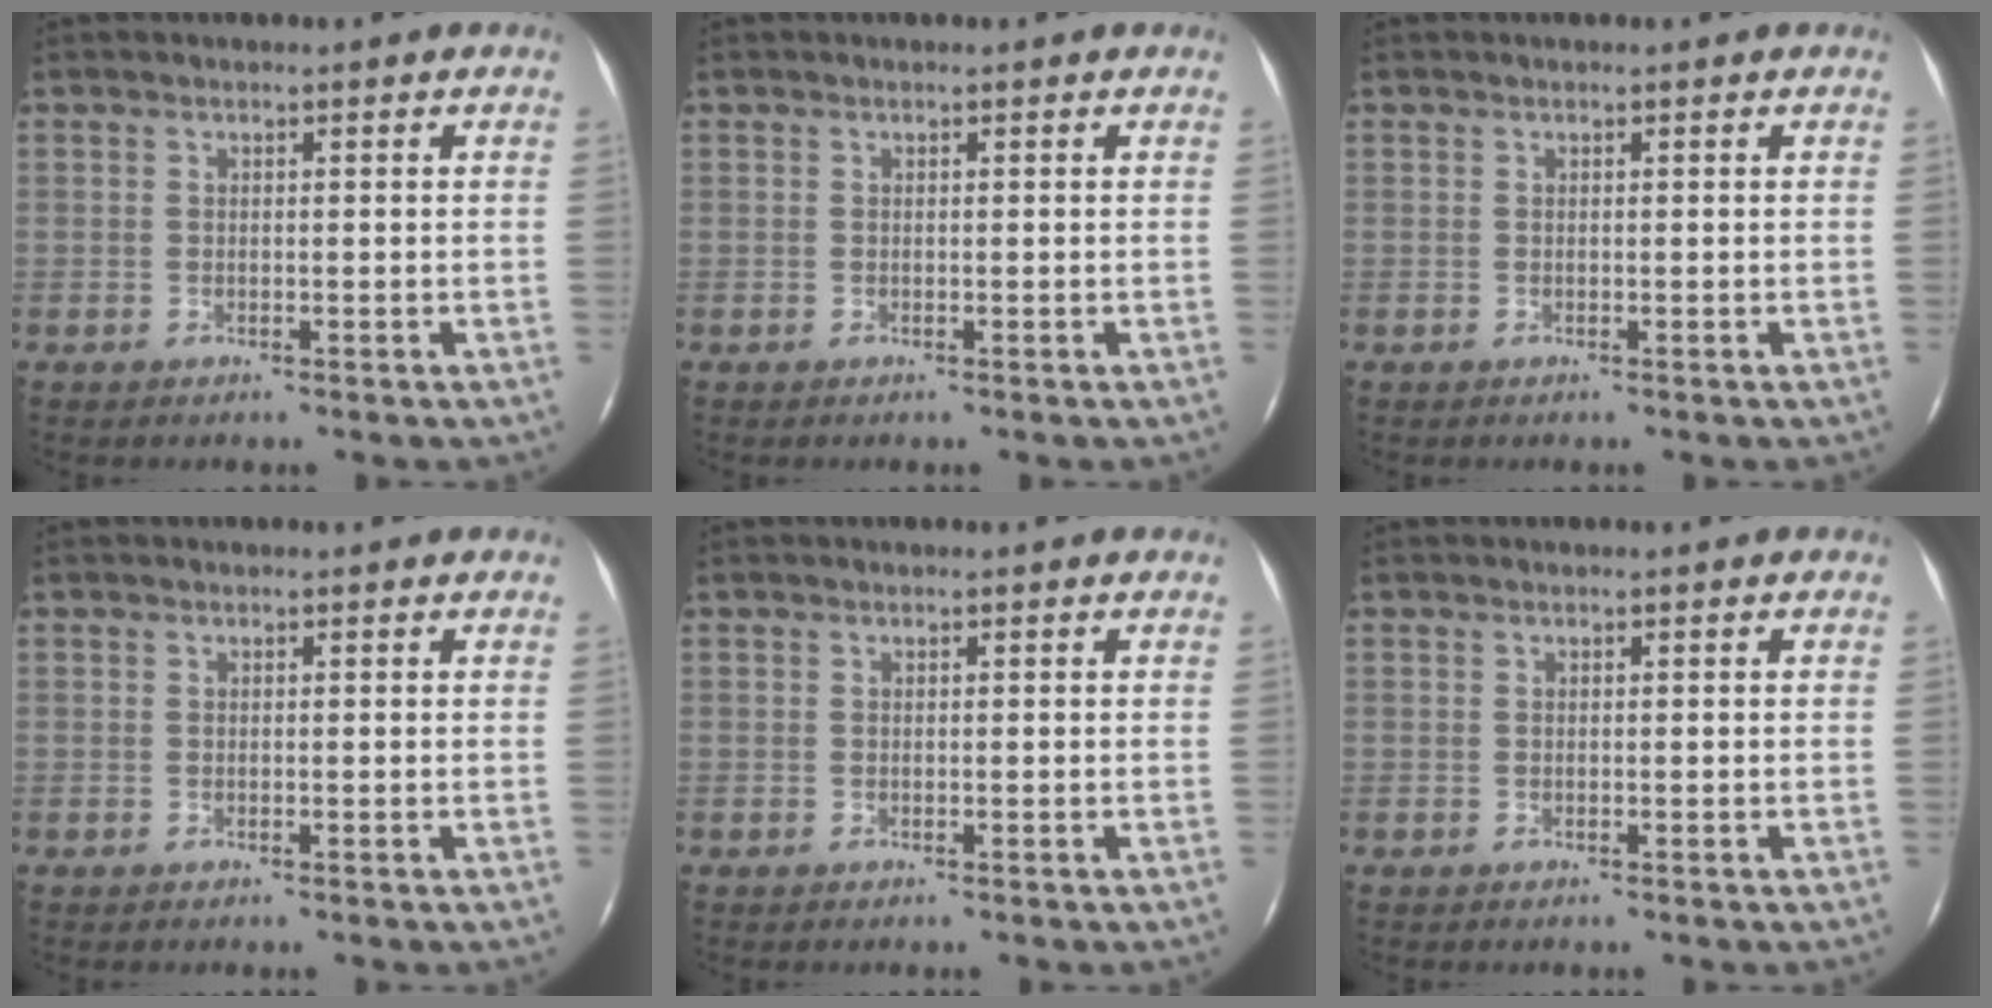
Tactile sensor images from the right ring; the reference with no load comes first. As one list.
[{"total": 0.0}, {"total": 0.0}, {"total": 0.5, "force": [0.5, 0.2, 0.1], "torque": [-0.007, 0.003, 0.000]}, {"total": 0.0}, {"total": 0.0}]